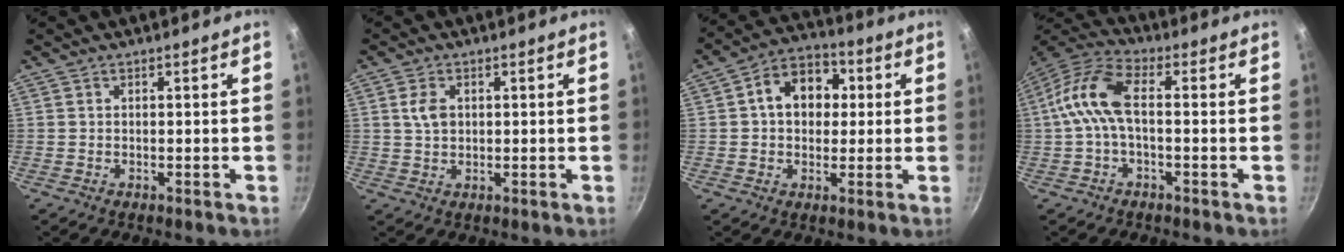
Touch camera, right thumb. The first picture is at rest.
{"total": 3.9, "force": [1.0, 2.7, 2.7], "torque": [-0.044, 0.000, 0.018]}
{"total": 11.0, "force": [1.8, 8.3, 7.0], "torque": [-0.066, 0.019, 0.012]}
{"total": 10.2, "force": [-0.6, 4.8, 9.0], "torque": [-0.195, 0.033, -0.029]}